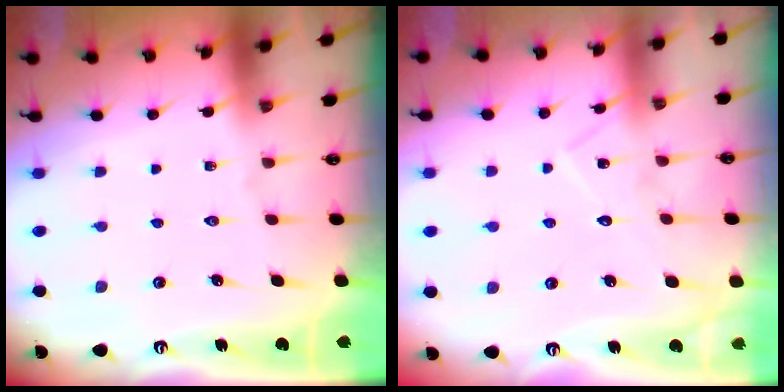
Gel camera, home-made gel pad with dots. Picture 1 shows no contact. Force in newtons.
{"total": 8.9, "press": 8.9, "slide": 0.6}